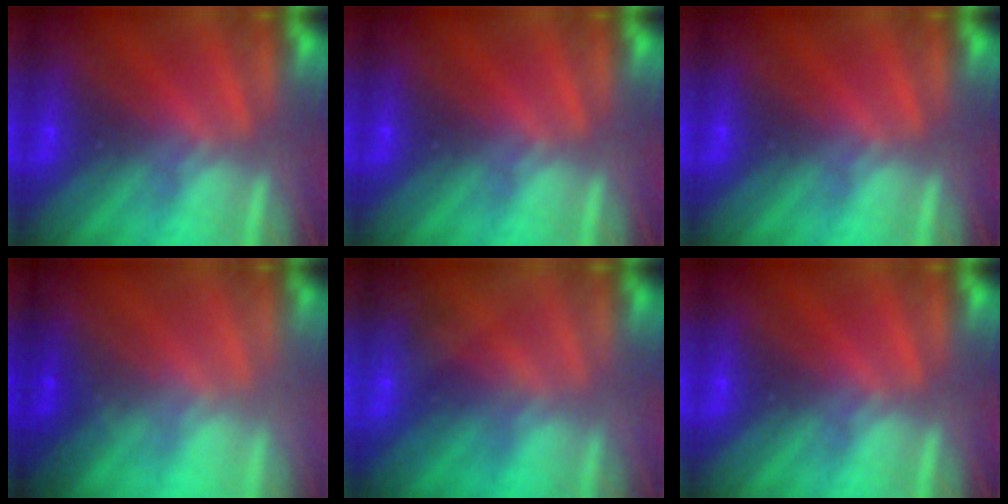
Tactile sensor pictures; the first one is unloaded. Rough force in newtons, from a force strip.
{"total": 0.0}
{"total": 0.0}
{"total": 1.5}
{"total": 1.8}
{"total": 0.0}